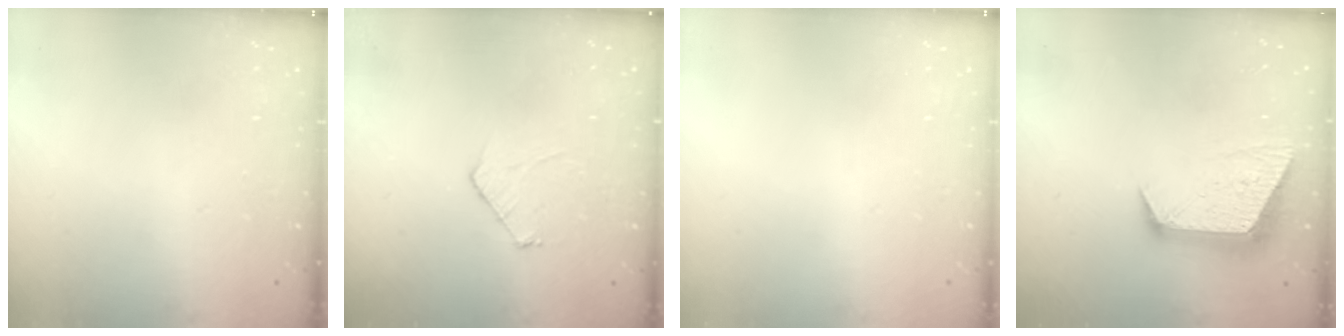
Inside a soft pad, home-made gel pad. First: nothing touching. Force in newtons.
{"total": 5.9, "press": 5.9, "slide": 0.5}
{"total": 0.0}
{"total": 10.9, "press": 10.8, "slide": 1.0}